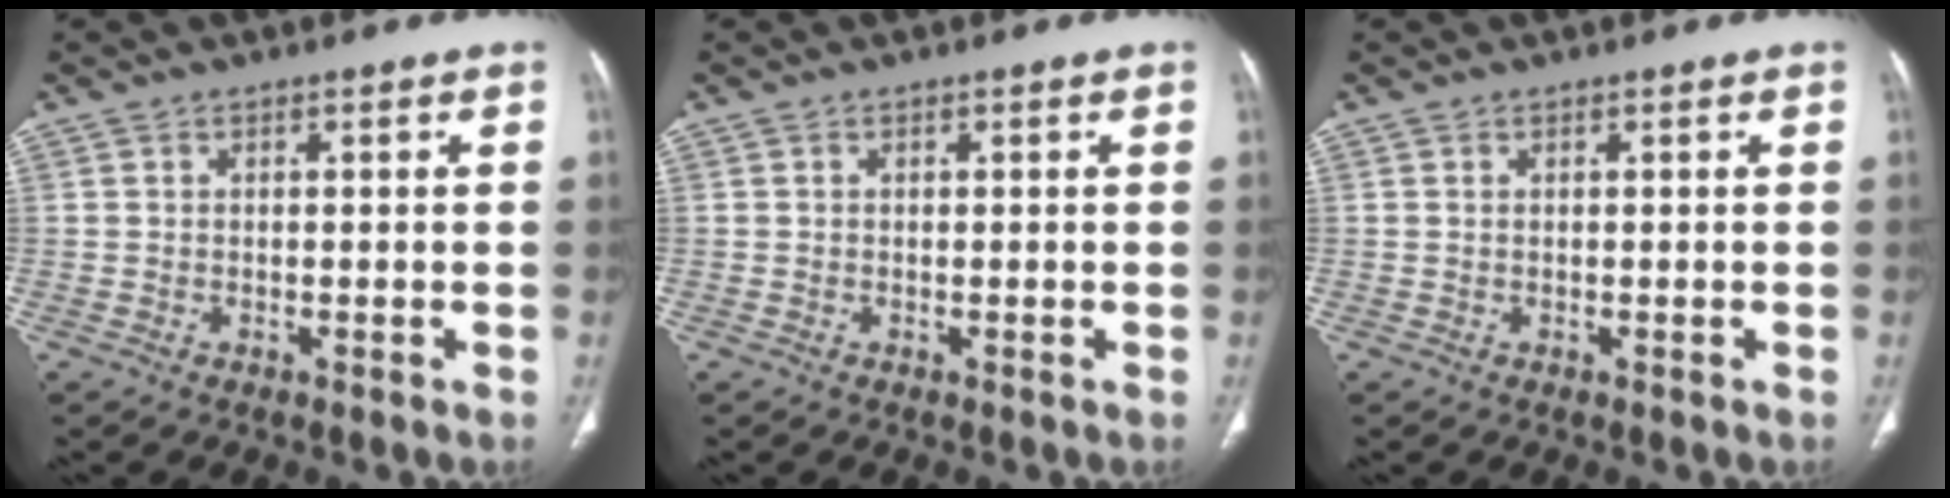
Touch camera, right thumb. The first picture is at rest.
{"total": 0.0}
{"total": 0.0}